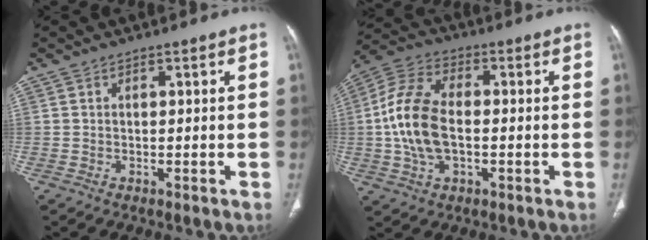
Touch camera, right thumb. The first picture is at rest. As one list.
[{"total": 13.1, "force": [-0.8, 7.4, 10.8], "torque": [-0.226, 0.021, -0.018]}]